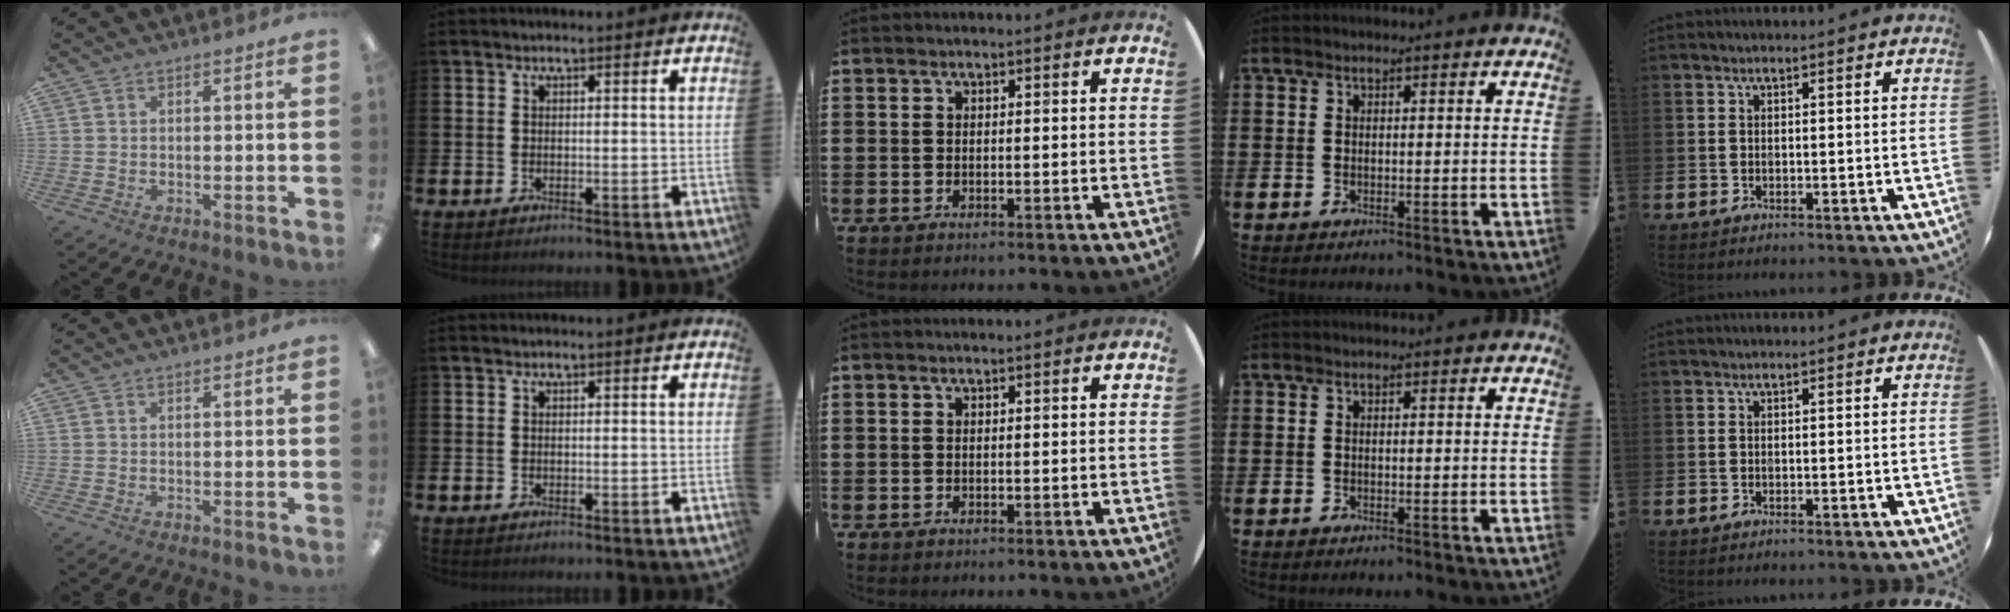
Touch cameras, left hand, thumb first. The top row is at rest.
{}